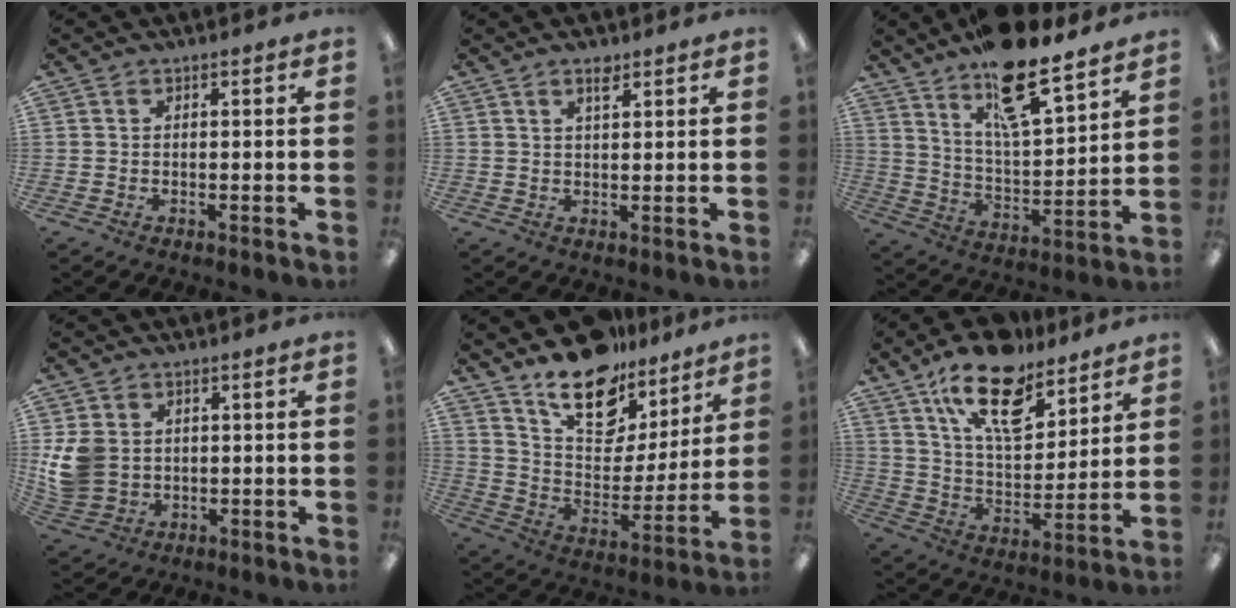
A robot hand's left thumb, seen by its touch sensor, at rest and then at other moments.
{"total": 3.0, "force": [2.2, 0.9, 1.8], "torque": [-0.033, -0.002, 0.037]}
{"total": 18.0, "force": [13.3, 5.8, 10.7], "torque": [-0.167, -0.081, 0.223]}
{"total": 7.9, "force": [1.3, 6.7, 3.9], "torque": [-0.091, 0.011, 0.031]}
{"total": 21.4, "force": [15.6, 10.4, 10.2], "torque": [-0.164, -0.108, 0.280]}
{"total": 18.7, "force": [12.7, 8.4, 10.9], "torque": [-0.177, -0.067, 0.221]}